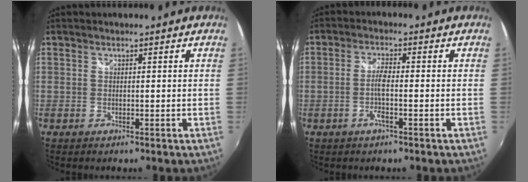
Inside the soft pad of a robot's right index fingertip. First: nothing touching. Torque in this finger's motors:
{"motor_torque": [1.10, 1.04, 0.35, 0.05]}